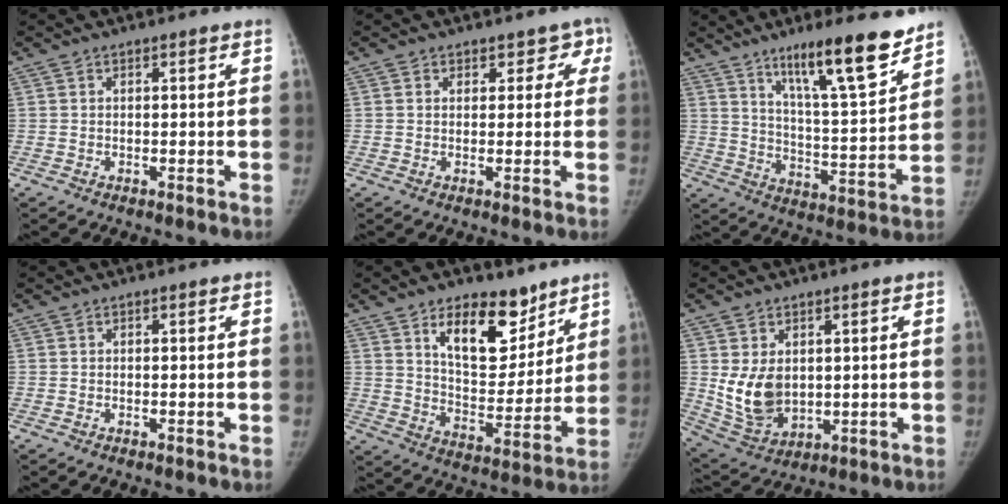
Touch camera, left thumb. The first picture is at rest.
{"total": 3.9, "force": [2.1, 3.0, 1.3], "torque": [0.030, -0.003, 0.019]}
{"total": 16.7, "force": [11.5, 2.5, 11.8], "torque": [-0.166, -0.077, 0.192]}
{"total": 0.0}
{"total": 15.1, "force": [9.6, 7.7, 8.8], "torque": [-0.089, -0.070, 0.163]}
{"total": 9.9, "force": [1.3, 7.0, 6.9], "torque": [-0.108, -0.020, 0.049]}